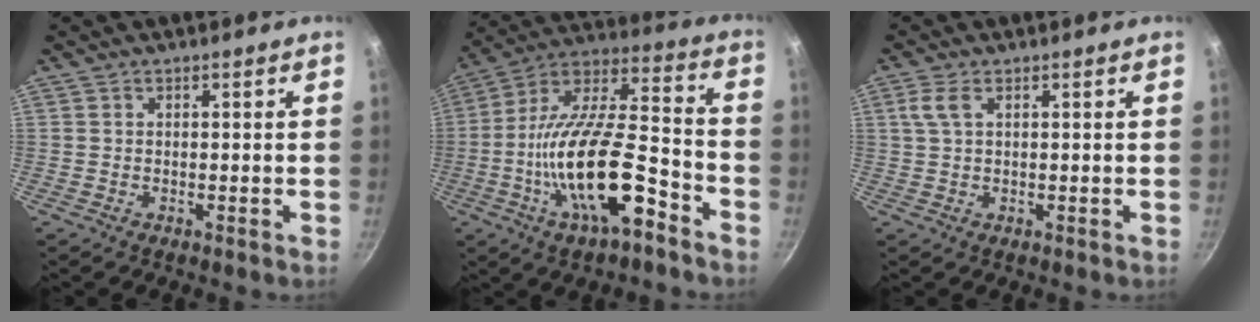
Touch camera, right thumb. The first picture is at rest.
{"total": 21.6, "force": [-8.6, 7.8, 18.2], "torque": [-0.309, 0.049, -0.162]}
{"total": 3.0, "force": [1.1, 1.4, 2.4], "torque": [-0.054, 0.006, 0.023]}